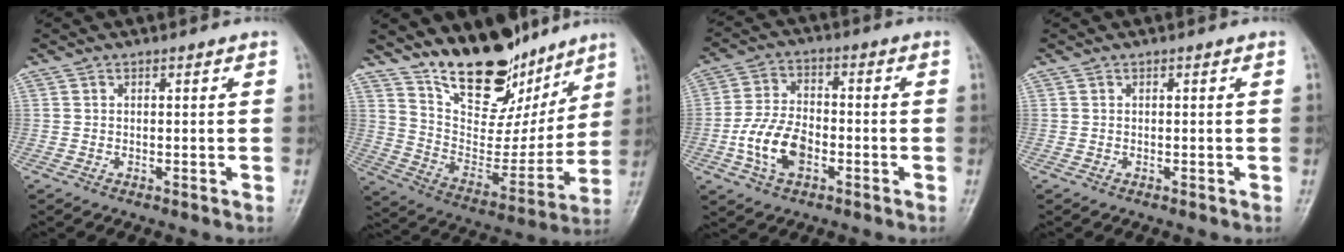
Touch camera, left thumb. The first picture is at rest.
{"total": 19.3, "force": [14.4, 9.3, 9.0], "torque": [-0.080, -0.084, 0.245]}
{"total": 10.0, "force": [-3.2, 6.1, 7.2], "torque": [-0.135, 0.017, -0.064]}
{"total": 0.0}